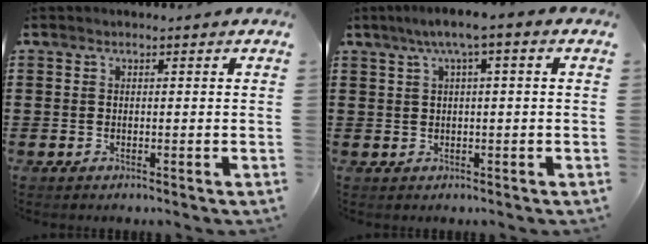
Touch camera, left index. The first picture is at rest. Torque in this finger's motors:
{"motor_torque": [1.10, -1.04, 0.53, 0.17]}